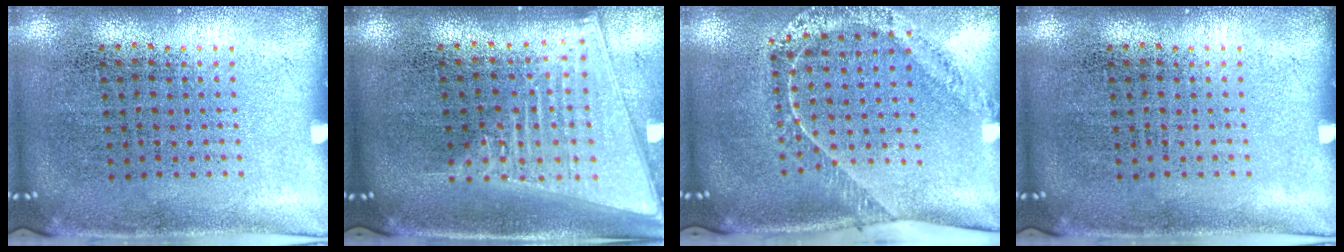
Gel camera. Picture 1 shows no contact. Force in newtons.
{"total": 2.2, "press": 1.8, "slide": 1.2}
{"total": 1.5, "press": 1.5, "slide": 0.3}
{"total": 0.0}